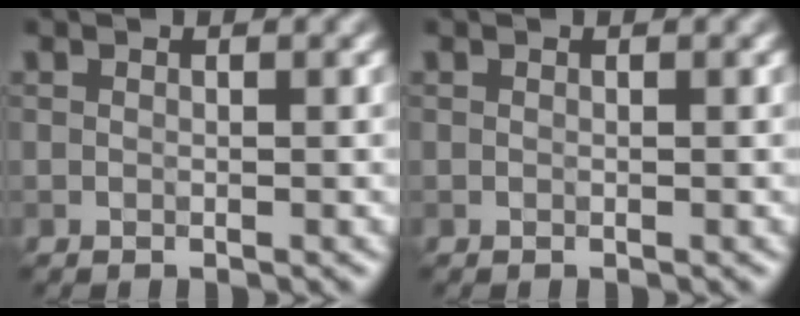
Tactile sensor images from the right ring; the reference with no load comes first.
{"total": 0.0}